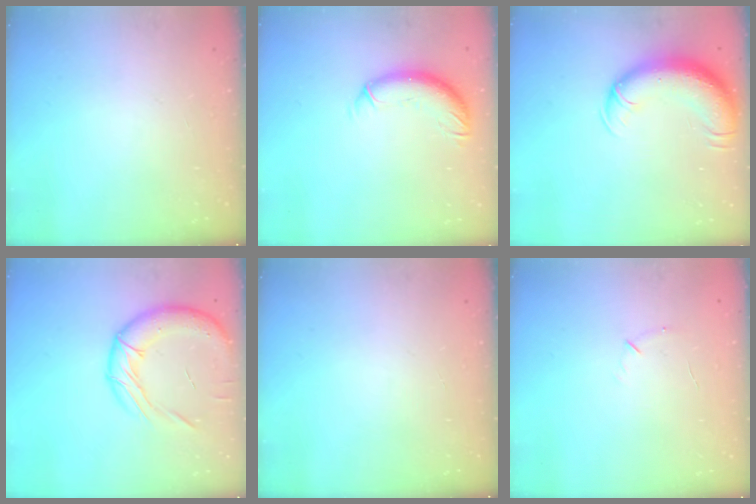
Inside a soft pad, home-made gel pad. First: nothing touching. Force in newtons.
{"total": 10.0, "press": 9.9, "slide": 1.9}
{"total": 13.1, "press": 12.7, "slide": 3.2}
{"total": 18.1, "press": 17.9, "slide": 2.6}
{"total": 0.0}
{"total": 4.3, "press": 4.1, "slide": 1.1}